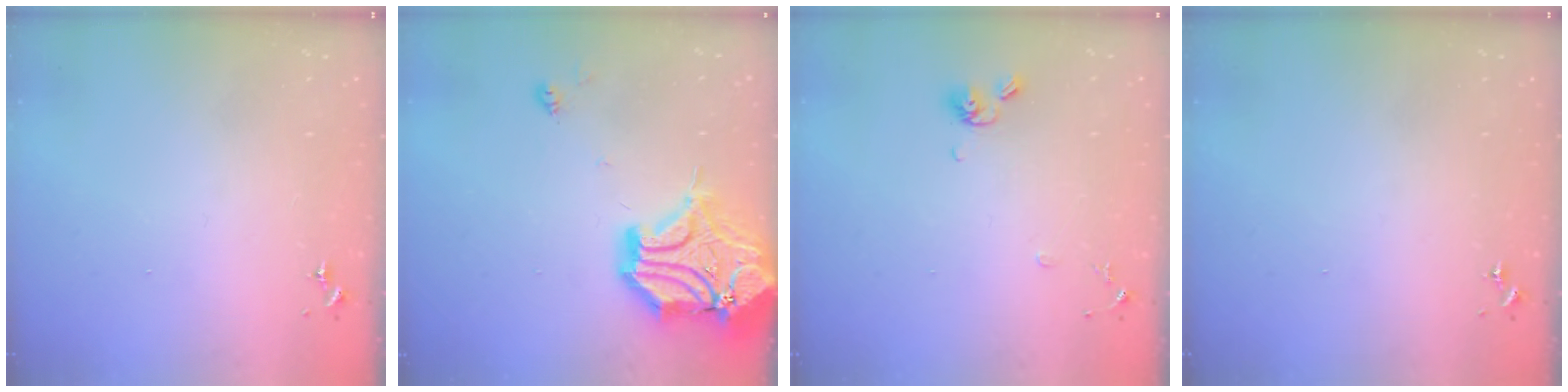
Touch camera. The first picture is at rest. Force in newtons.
{"total": 20.7, "press": 20.5, "slide": 3.1}
{"total": 7.9, "press": 7.6, "slide": 2.0}
{"total": 0.0}